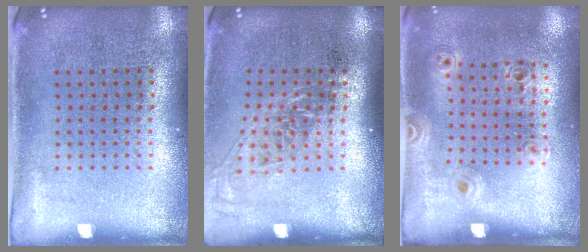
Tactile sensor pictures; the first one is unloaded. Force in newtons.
{"total": 1.3, "press": 1.0, "slide": 0.8}
{"total": 1.1, "press": 1.0, "slide": 0.5}